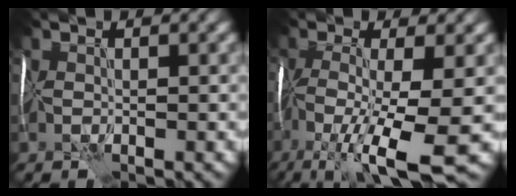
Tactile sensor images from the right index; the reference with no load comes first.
{"total": 10.6, "force": [-4.8, 2.5, 9.0], "torque": [-0.194, -0.011, -0.074]}